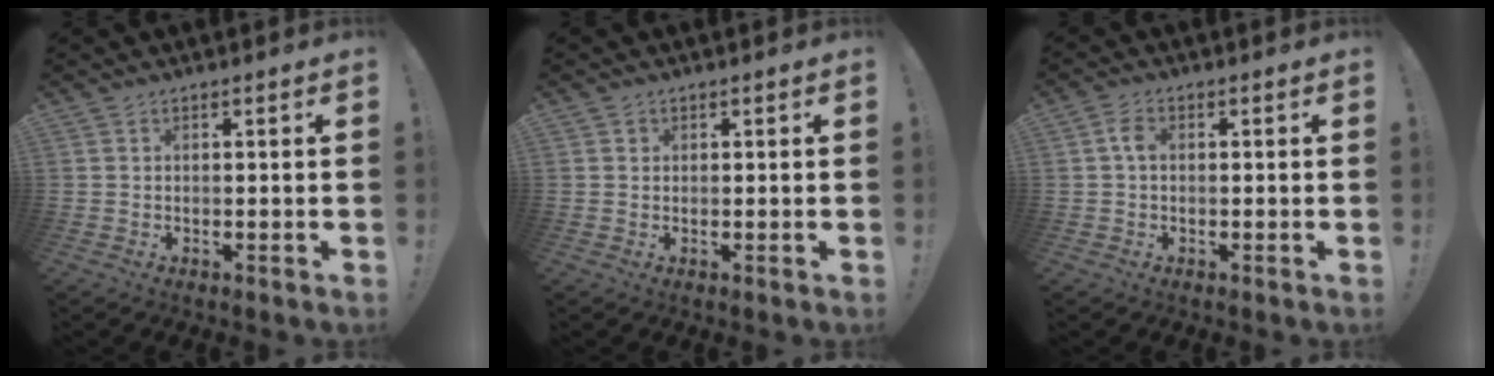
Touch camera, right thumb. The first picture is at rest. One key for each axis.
{"total": 1.0, "fx": 0.4, "fy": 0.8, "fz": 0.3, "tx": 0.001, "ty": 0.000, "tz": 0.007}
{"total": 3.3, "fx": 0.3, "fy": 2.0, "fz": 2.6, "tx": -0.056, "ty": 0.014, "tz": 0.006}